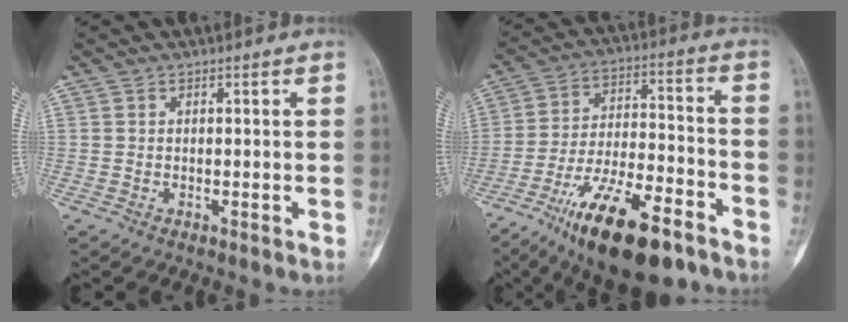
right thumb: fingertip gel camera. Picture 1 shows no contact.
{"total": 20.2, "force": [-12.5, 6.9, 14.3], "torque": [-0.249, 0.064, -0.212]}